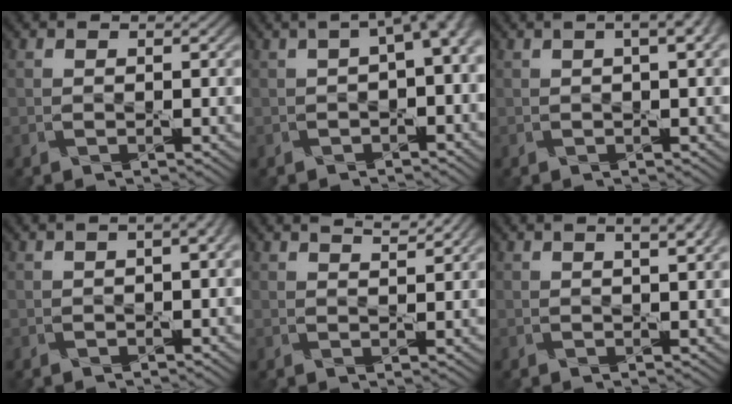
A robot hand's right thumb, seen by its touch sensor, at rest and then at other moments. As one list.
[{"total": 5.4, "force": [0.6, 1.7, 5.1], "torque": [-0.066, 0.012, 0.009]}, {"total": 4.6, "force": [1.6, 1.5, 4.0], "torque": [-0.044, 0.013, 0.006]}, {"total": 4.1, "force": [0.7, 1.6, 3.7], "torque": [-0.049, 0.014, 0.002]}, {"total": 2.3, "force": [1.9, 0.2, 1.3], "torque": [-0.020, -0.002, 0.031]}, {"total": 4.0, "force": [1.9, 1.1, 3.3], "torque": [-0.040, 0.007, 0.012]}]